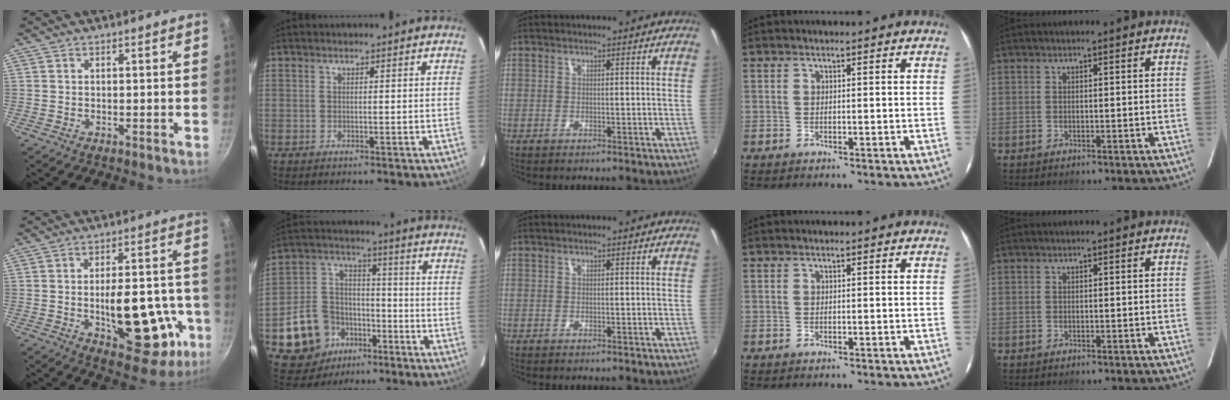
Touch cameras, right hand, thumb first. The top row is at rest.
{"thumb": {"total": 20.0, "force": [-5.1, 9.6, 16.8], "torque": [-0.182, 0.017, -0.059]}, "index": {"total": 14.7, "force": [-7.7, 11.5, 4.8], "torque": [-0.127, 0.045, -0.112]}}